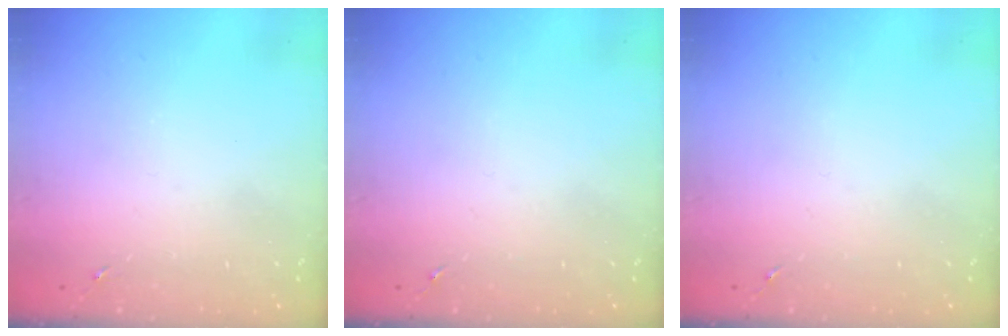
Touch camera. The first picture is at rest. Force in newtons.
{"total": 0.0}
{"total": 0.0}